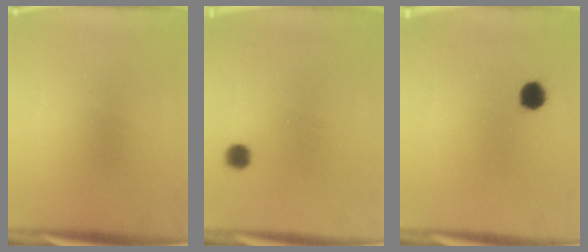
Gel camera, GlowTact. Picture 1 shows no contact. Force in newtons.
{"total": 2.6}
{"total": 4.0}